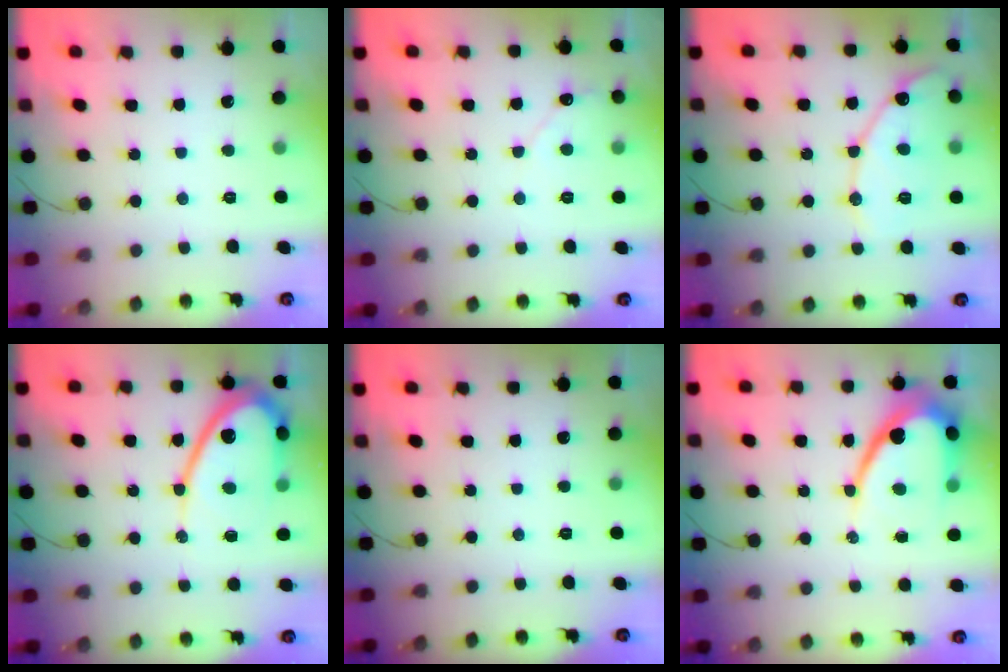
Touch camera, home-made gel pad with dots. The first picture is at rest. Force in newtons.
{"total": 3.7, "press": 3.7, "slide": 0.4}
{"total": 13.3, "press": 13.3, "slide": 1.0}
{"total": 13.0, "press": 12.9, "slide": 1.2}
{"total": 0.0}
{"total": 12.3, "press": 12.3, "slide": 1.0}